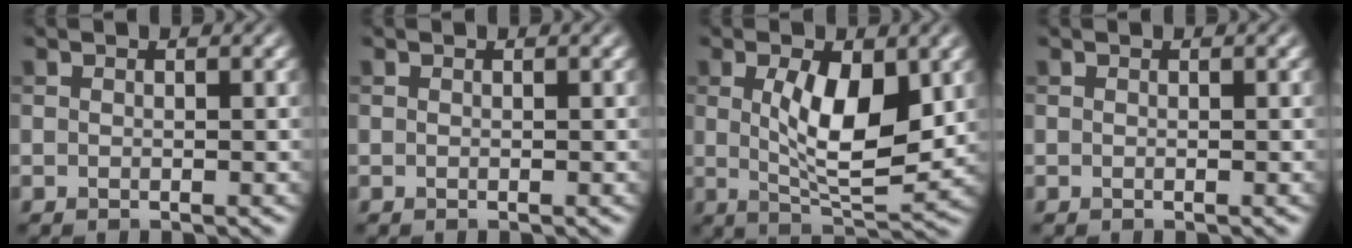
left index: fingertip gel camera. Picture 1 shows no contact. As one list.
[{"total": 0.0}, {"total": 7.2, "force": [1.2, 2.9, 6.5], "torque": [-0.115, -0.009, 0.025]}, {"total": 0.0}]